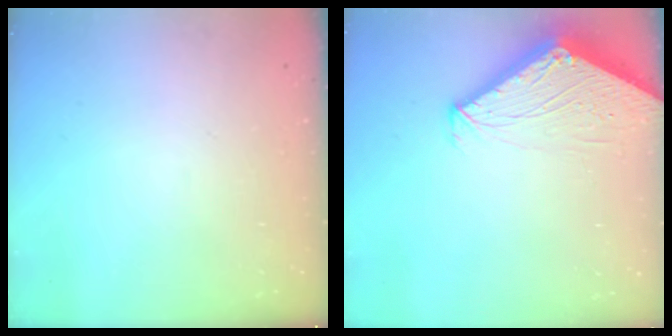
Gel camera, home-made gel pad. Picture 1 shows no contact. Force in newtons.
{"total": 3.6, "press": 3.6, "slide": 0.3}